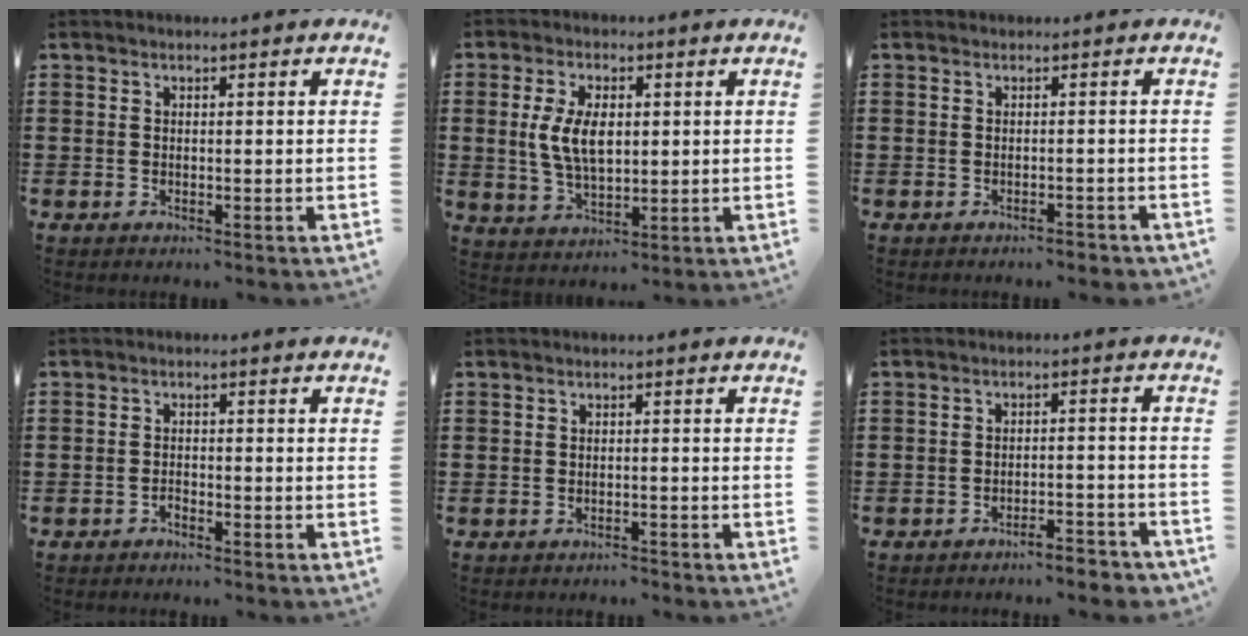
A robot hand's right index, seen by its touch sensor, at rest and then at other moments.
{"total": 7.2, "force": [0.8, 3.7, 6.1], "torque": [-0.127, 0.004, 0.008]}
{"total": 0.7, "force": [-0.7, 0.1, 0.1], "torque": [-0.005, -0.002, -0.015]}
{"total": 1.1, "force": [-1.0, 0.3, 0.2], "torque": [-0.008, 0.000, -0.020]}
{"total": 0.9, "force": [-0.8, 0.2, -0.1], "torque": [0.000, 0.003, -0.020]}
{"total": 3.4, "force": [-3.3, -0.1, 0.9], "torque": [-0.018, -0.001, -0.069]}